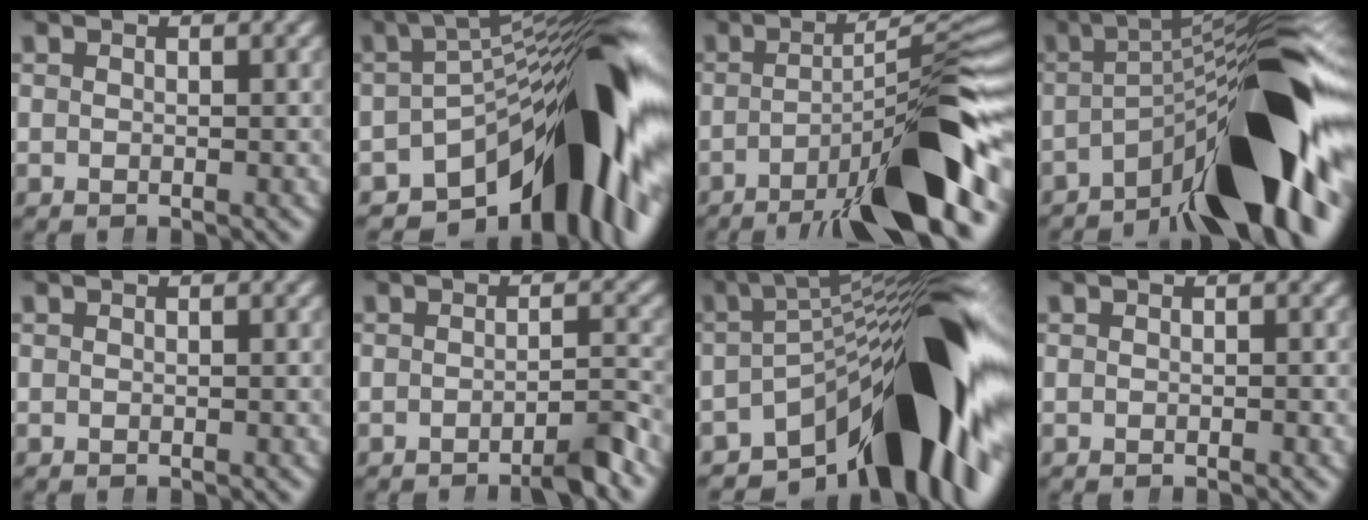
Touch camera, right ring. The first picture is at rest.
{"total": 16.2, "force": [-3.8, 6.3, 14.4], "torque": [-0.189, -0.015, -0.045]}
{"total": 10.3, "force": [-4.3, 2.0, 9.2], "torque": [-0.119, 0.002, -0.059]}
{"total": 17.3, "force": [-4.1, 5.5, 15.9], "torque": [-0.211, -0.001, -0.050]}
{"total": 0.0}
{"total": 2.6, "force": [-1.9, 0.3, 1.7], "torque": [-0.021, -0.001, -0.038]}
{"total": 18.4, "force": [-3.5, 7.3, 16.6], "torque": [-0.218, -0.014, -0.043]}
{"total": 0.0}